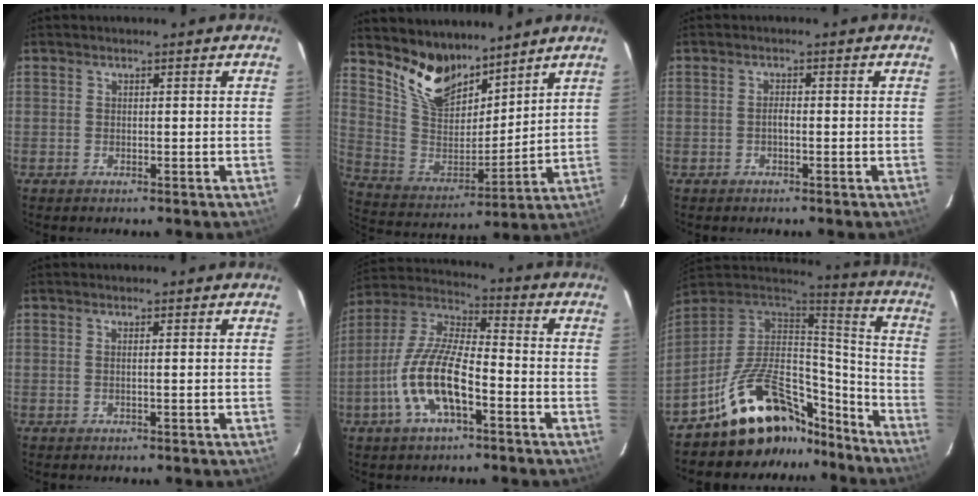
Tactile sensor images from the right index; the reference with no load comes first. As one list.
[{"total": 13.5, "force": [10.7, 6.1, 5.6], "torque": [-0.121, -0.001, 0.212]}, {"total": 1.0, "force": [-0.4, 0.4, 0.9], "torque": [-0.016, 0.006, -0.008]}, {"total": 0.7, "force": [-0.1, -0.3, 0.6], "torque": [-0.008, -0.001, -0.004]}, {"total": 14.1, "force": [-5.6, 4.6, 12.1], "torque": [-0.253, -0.002, -0.110]}, {"total": 21.3, "force": [-16.1, 10.1, 9.6], "torque": [-0.188, 0.046, -0.242]}]